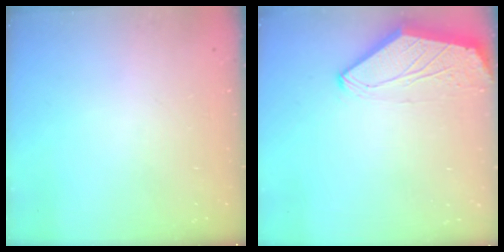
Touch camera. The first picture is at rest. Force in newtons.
{"total": 0.0}